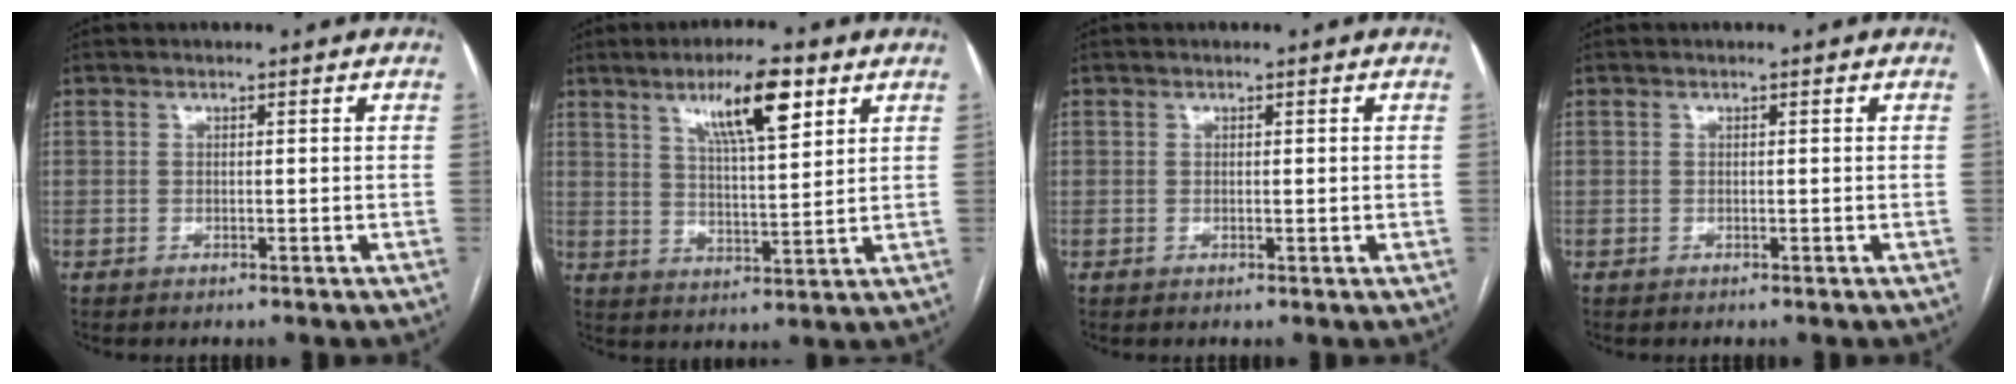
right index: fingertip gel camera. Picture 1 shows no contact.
{"total": 10.1, "force": [5.6, 1.7, 8.2], "torque": [-0.145, 0.004, 0.096]}
{"total": 0.8, "force": [0.2, 0.3, 0.7], "torque": [-0.012, -0.002, 0.004]}
{"total": 0.0}